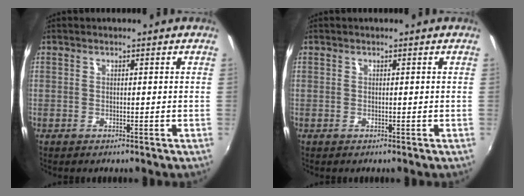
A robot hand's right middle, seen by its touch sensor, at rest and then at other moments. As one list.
[{"total": 0.0}]